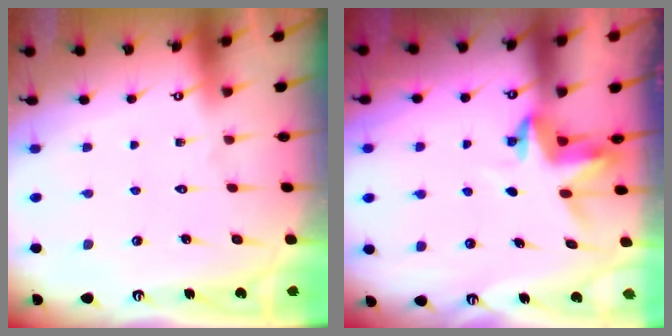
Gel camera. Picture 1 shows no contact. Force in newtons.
{"total": 4.0, "press": 4.0, "slide": 0.3}